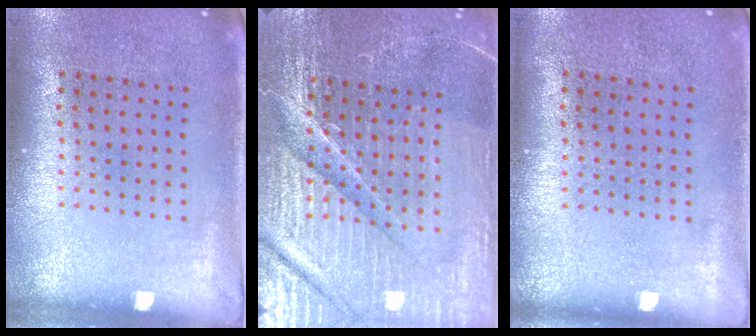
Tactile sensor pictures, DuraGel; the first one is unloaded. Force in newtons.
{"total": 5.5, "press": 5.1, "slide": 2.1}
{"total": 0.0}